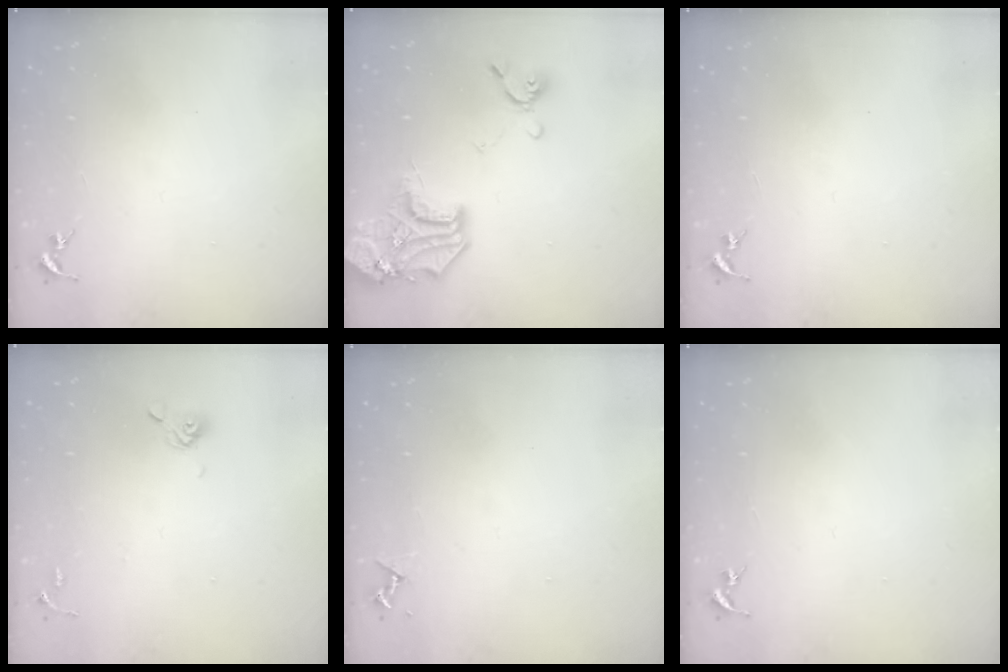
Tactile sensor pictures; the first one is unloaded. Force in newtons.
{"total": 17.6, "press": 17.6, "slide": 1.5}
{"total": 0.0}
{"total": 6.3, "press": 6.0, "slide": 2.1}
{"total": 3.8, "press": 3.7, "slide": 0.6}
{"total": 0.0}